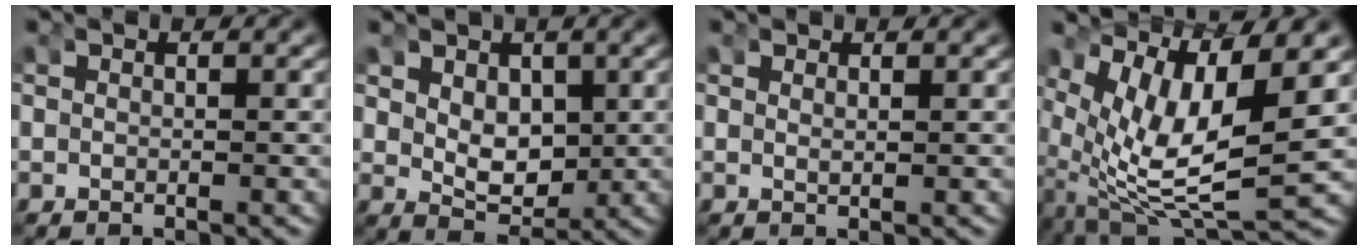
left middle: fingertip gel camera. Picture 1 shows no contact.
{"total": 3.0, "force": [0.7, 2.2, 2.0], "torque": [-0.040, -0.028, 0.027]}
{"total": 0.7, "force": [0.4, -0.4, 0.3], "torque": [-0.010, -0.009, 0.015]}
{"total": 11.6, "force": [-0.7, 7.4, 9.0], "torque": [-0.181, -0.049, 0.010]}